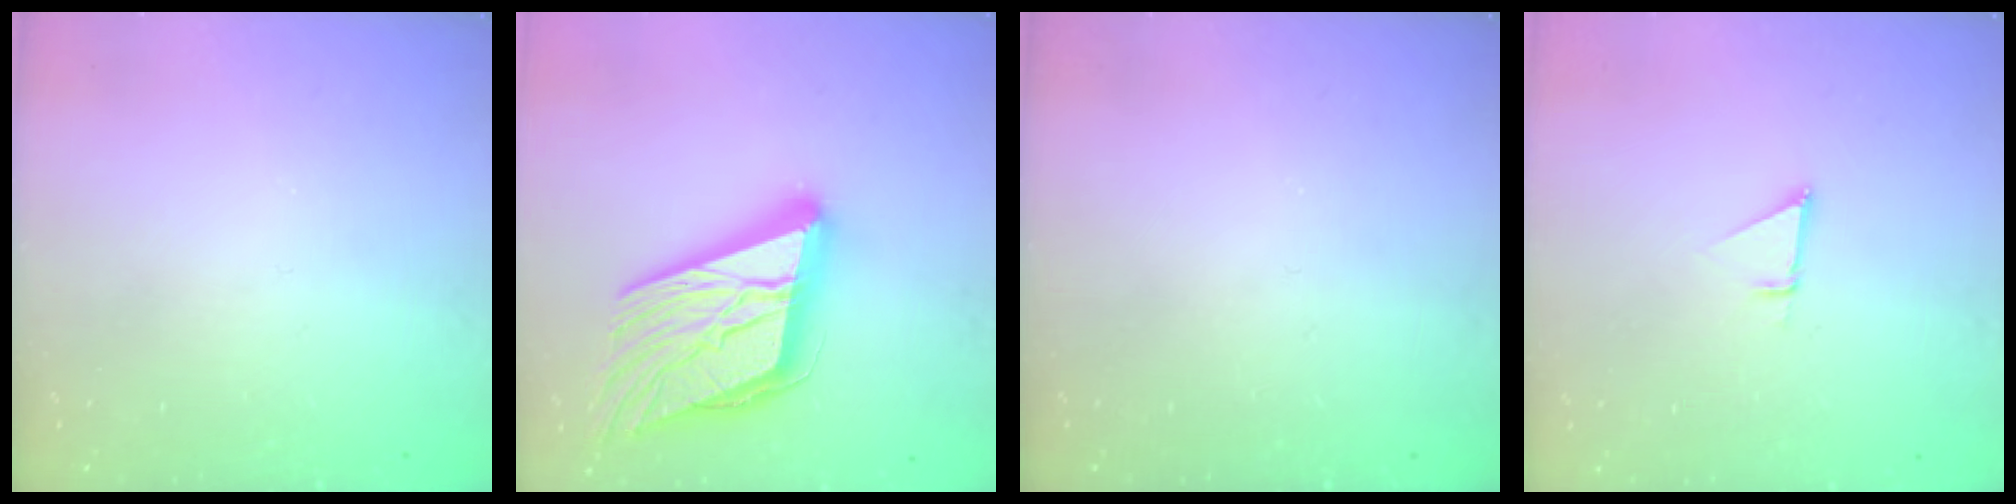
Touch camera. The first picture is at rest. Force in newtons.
{"total": 27.8, "press": 27.3, "slide": 5.1}
{"total": 0.0}
{"total": 1.4, "press": 1.4, "slide": 0.0}